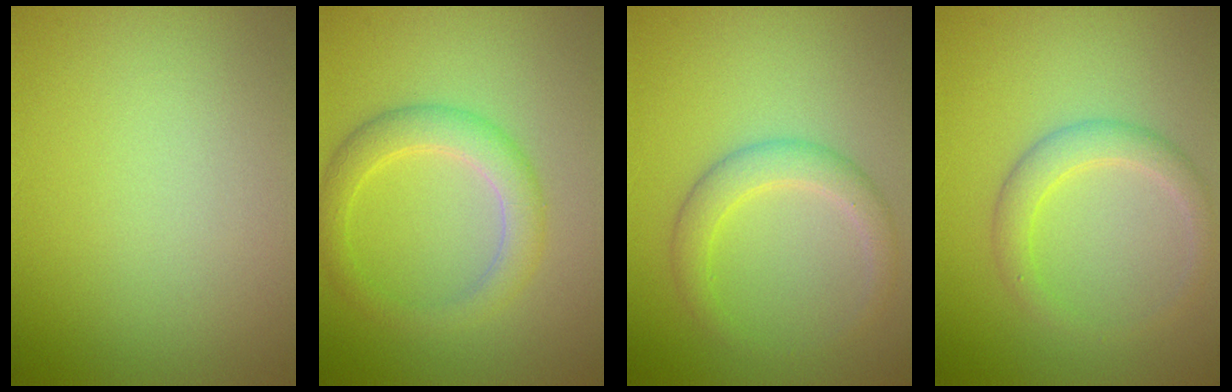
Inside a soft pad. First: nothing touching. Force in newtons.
{"total": 3.4, "press": 3.4, "slide": 0.2}
{"total": 2.8, "press": 2.8, "slide": 0.1}
{"total": 2.7, "press": 2.6, "slide": 0.2}